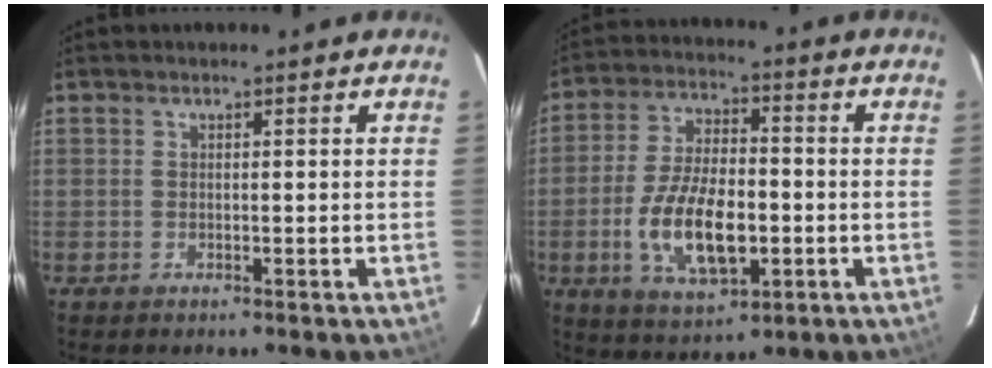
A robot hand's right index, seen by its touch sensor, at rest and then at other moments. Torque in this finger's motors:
{"motor_torque": [1.21, -0.93, 0.72, 0.21]}